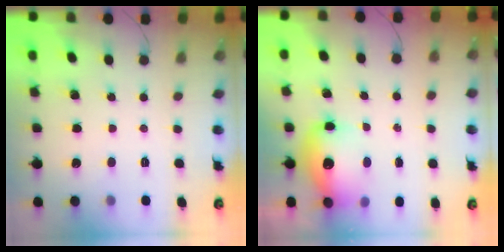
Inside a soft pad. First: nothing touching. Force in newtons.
{"total": 12.6, "press": 12.3, "slide": 3.0}